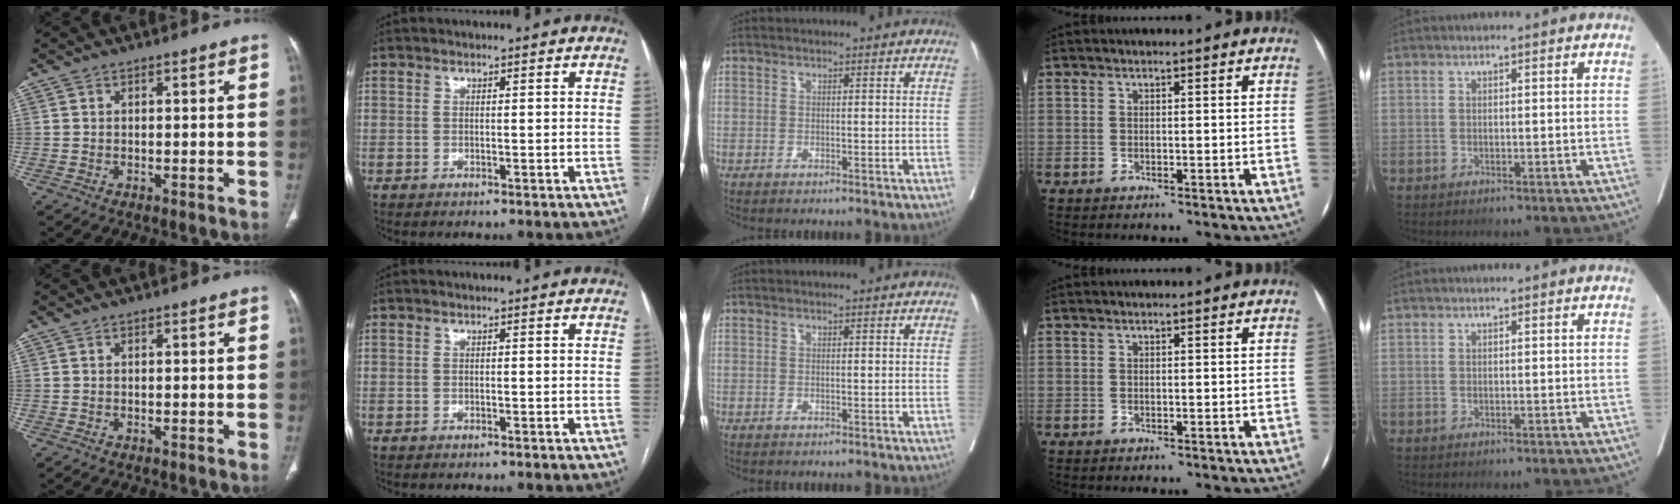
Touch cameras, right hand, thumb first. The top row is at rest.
{}